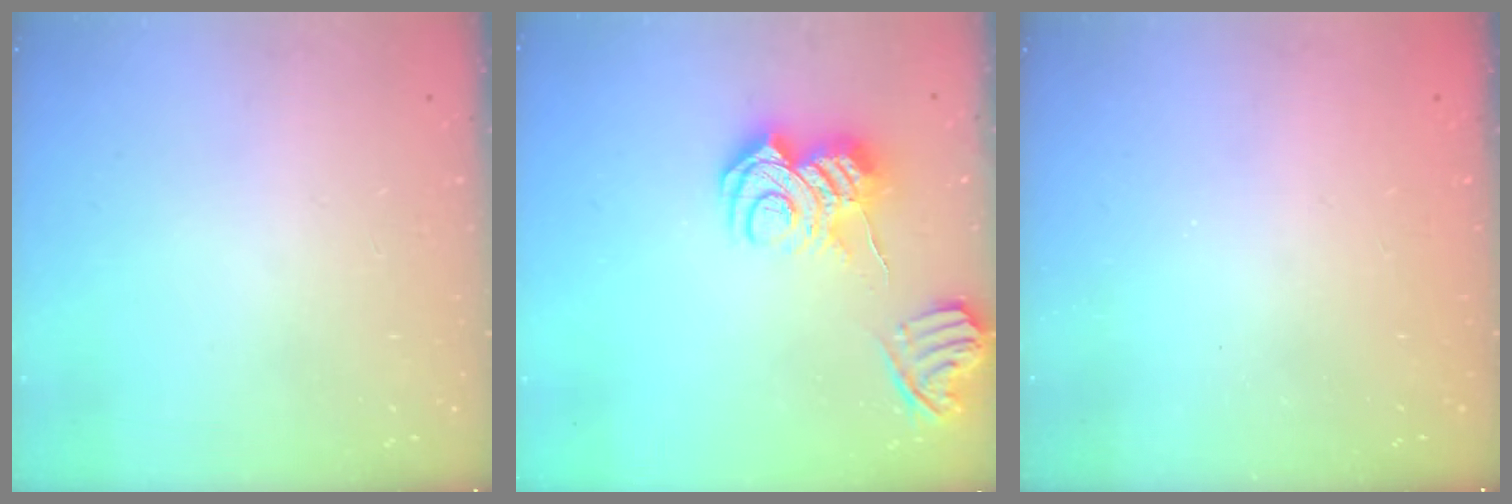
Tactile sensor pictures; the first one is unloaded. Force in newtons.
{"total": 11.2, "press": 11.2, "slide": 1.3}
{"total": 2.3, "press": 2.2, "slide": 0.7}